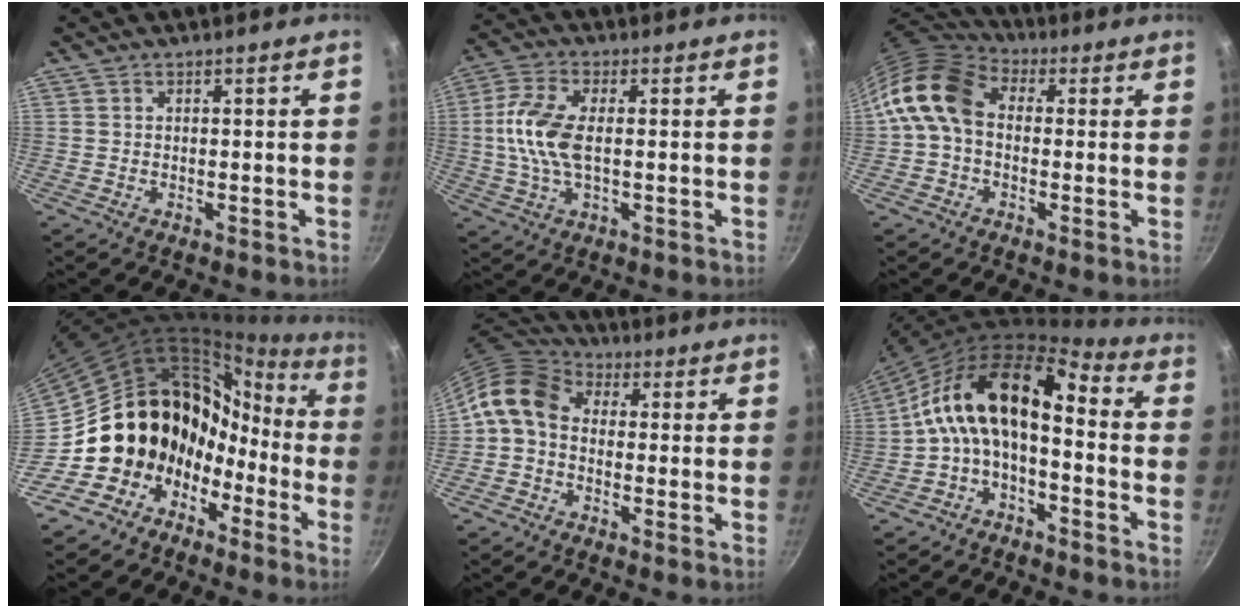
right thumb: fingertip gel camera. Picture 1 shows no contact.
{"total": 9.9, "force": [0.3, 4.7, 8.7], "torque": [-0.189, 0.013, -0.002]}
{"total": 11.8, "force": [0.6, 8.7, 8.0], "torque": [-0.130, 0.025, -0.009]}
{"total": 14.6, "force": [-5.0, 12.8, 5.0], "torque": [-0.013, 0.080, -0.089]}
{"total": 9.2, "force": [-0.3, 7.0, 5.9], "torque": [-0.109, 0.034, -0.028]}
{"total": 15.2, "force": [-2.5, 8.2, 12.6], "torque": [-0.226, 0.063, -0.065]}